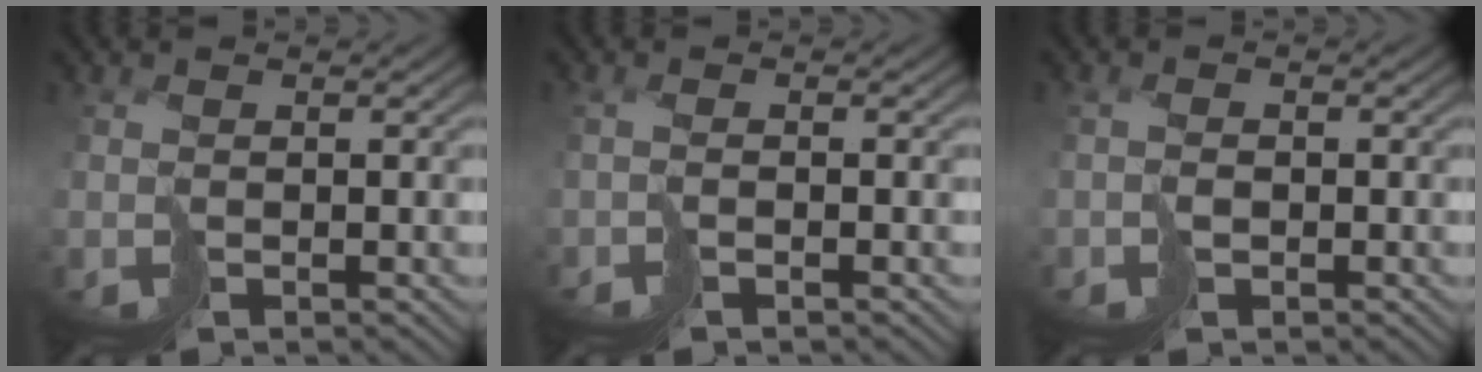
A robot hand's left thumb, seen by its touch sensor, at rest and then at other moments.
{"total": 1.3, "force": [-0.8, -0.2, 1.0], "torque": [-0.018, 0.008, -0.015]}
{"total": 1.4, "force": [-0.4, 0.7, 1.1], "torque": [-0.013, 0.007, -0.006]}